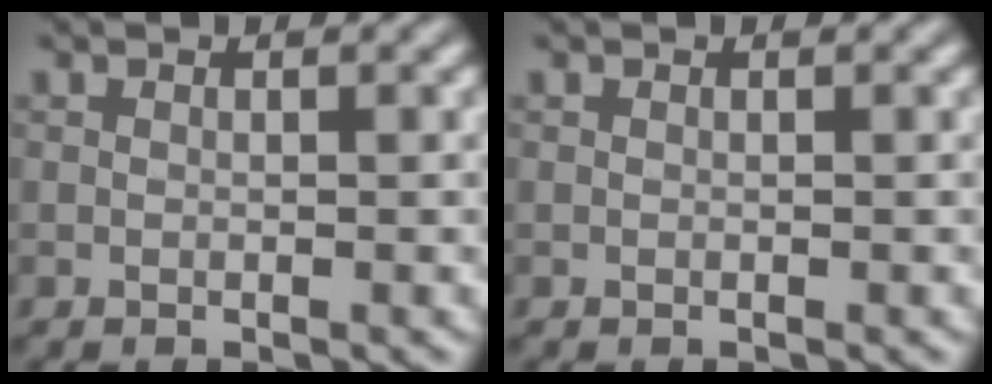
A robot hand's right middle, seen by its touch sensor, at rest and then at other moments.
{"total": 0.0}